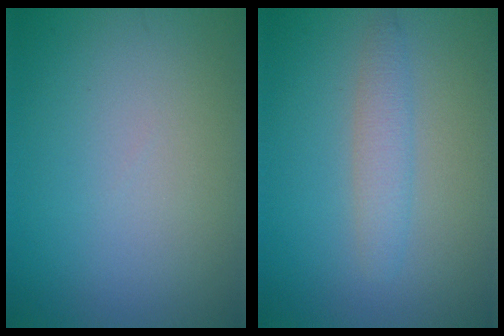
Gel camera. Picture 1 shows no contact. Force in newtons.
{"total": 2.1, "press": 2.1, "slide": 0.1}